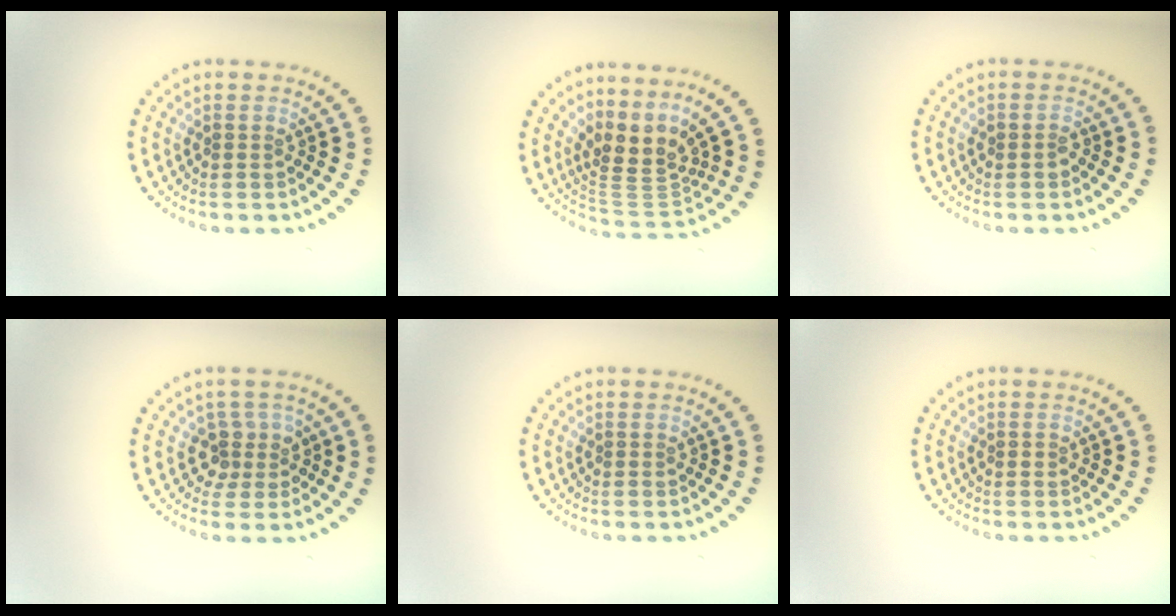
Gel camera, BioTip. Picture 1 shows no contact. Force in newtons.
{"total": 3.9, "press": 2.6, "slide": 2.9}
{"total": 0.8, "press": 0.8, "slide": 0.1}
{"total": 2.5, "press": 2.0, "slide": 1.6}
{"total": 0.0}
{"total": 0.5, "press": 0.5, "slide": 0.1}